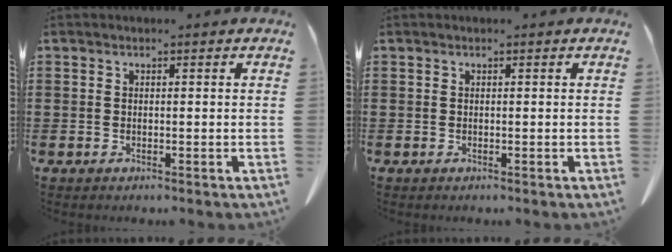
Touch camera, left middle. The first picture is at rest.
{"total": 0.0}